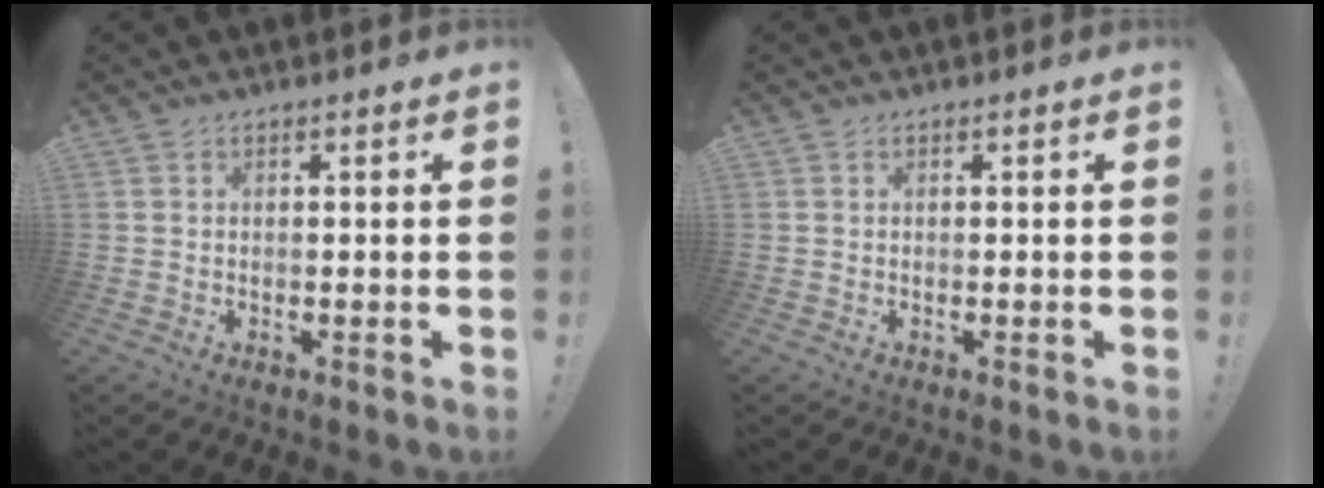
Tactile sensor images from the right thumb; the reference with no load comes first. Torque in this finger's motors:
{"motor_torque": [0.02, 0.00, -0.01, -0.01, 0.00]}